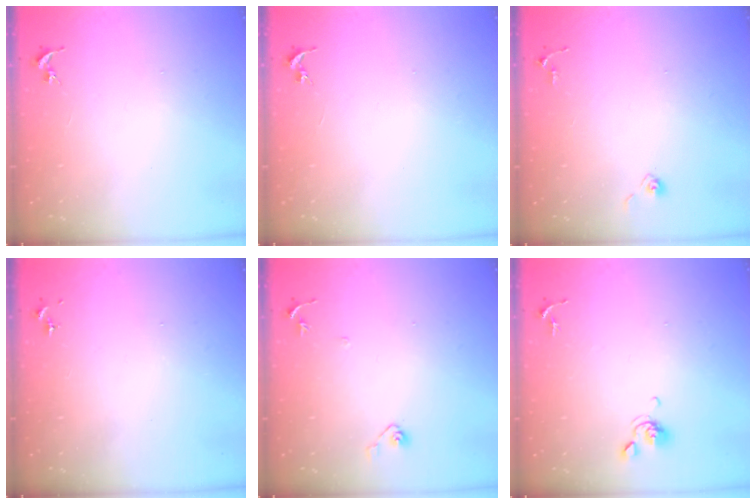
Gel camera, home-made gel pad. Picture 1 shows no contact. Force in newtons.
{"total": 0.0}
{"total": 4.8, "press": 4.8, "slide": 0.4}
{"total": 0.0}
{"total": 4.8, "press": 4.7, "slide": 1.0}
{"total": 6.0, "press": 5.9, "slide": 1.2}